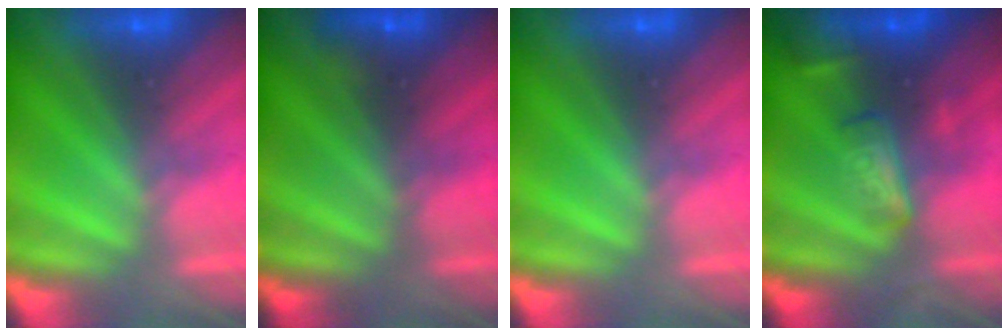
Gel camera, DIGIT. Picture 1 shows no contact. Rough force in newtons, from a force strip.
{"total": 1.5}
{"total": 0.0}
{"total": 2.7}